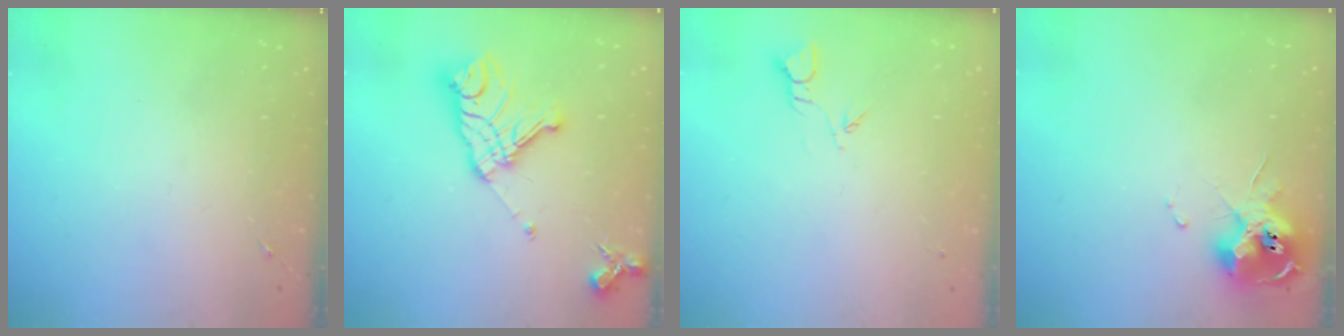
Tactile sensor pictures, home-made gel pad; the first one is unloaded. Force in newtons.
{"total": 17.5, "press": 17.3, "slide": 2.0}
{"total": 2.7, "press": 2.7, "slide": 0.3}
{"total": 11.5, "press": 11.4, "slide": 1.8}